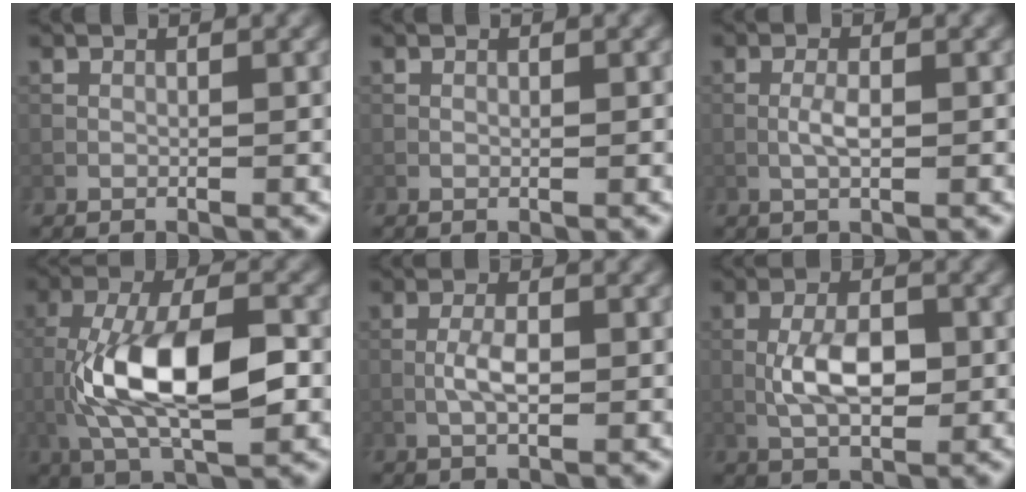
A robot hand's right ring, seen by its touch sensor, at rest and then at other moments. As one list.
[{"total": 0.0}, {"total": 1.8, "force": [-0.4, 0.5, 1.7], "torque": [-0.035, 0.001, -0.010]}, {"total": 10.6, "force": [-1.9, 4.2, 9.5], "torque": [-0.185, 0.007, -0.032]}, {"total": 2.5, "force": [-0.6, 0.9, 2.3], "torque": [-0.046, 0.001, -0.014]}, {"total": 4.7, "force": [-0.7, 2.2, 4.0], "torque": [-0.080, 0.003, -0.015]}]